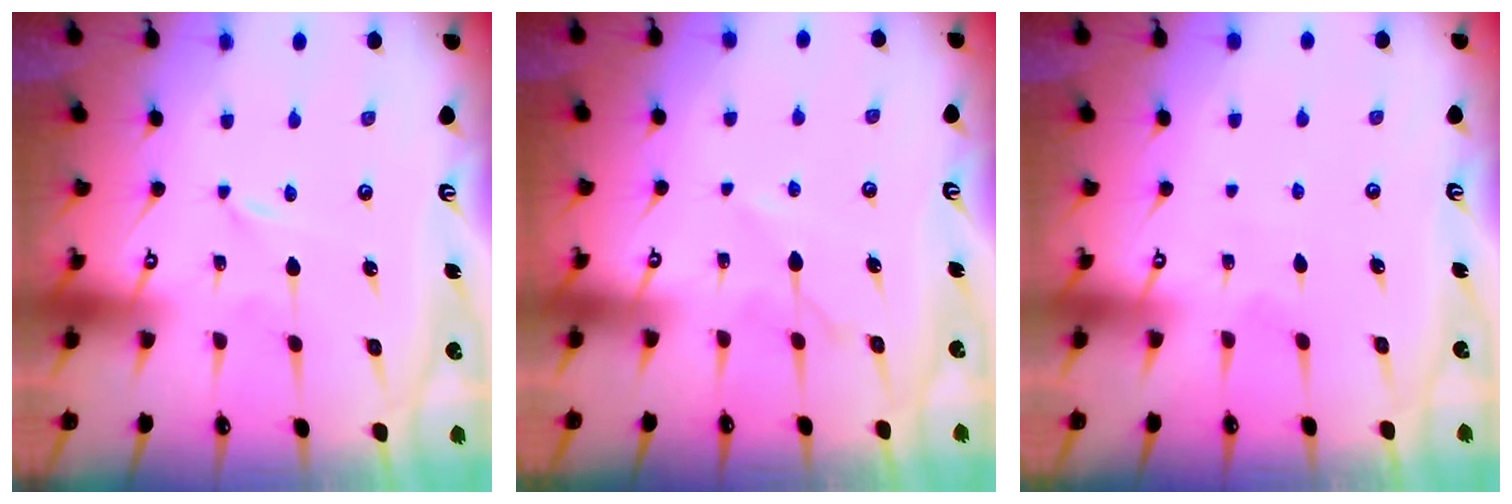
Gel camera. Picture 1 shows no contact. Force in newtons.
{"total": 5.9, "press": 5.8, "slide": 0.8}
{"total": 2.7, "press": 2.7, "slide": 0.4}